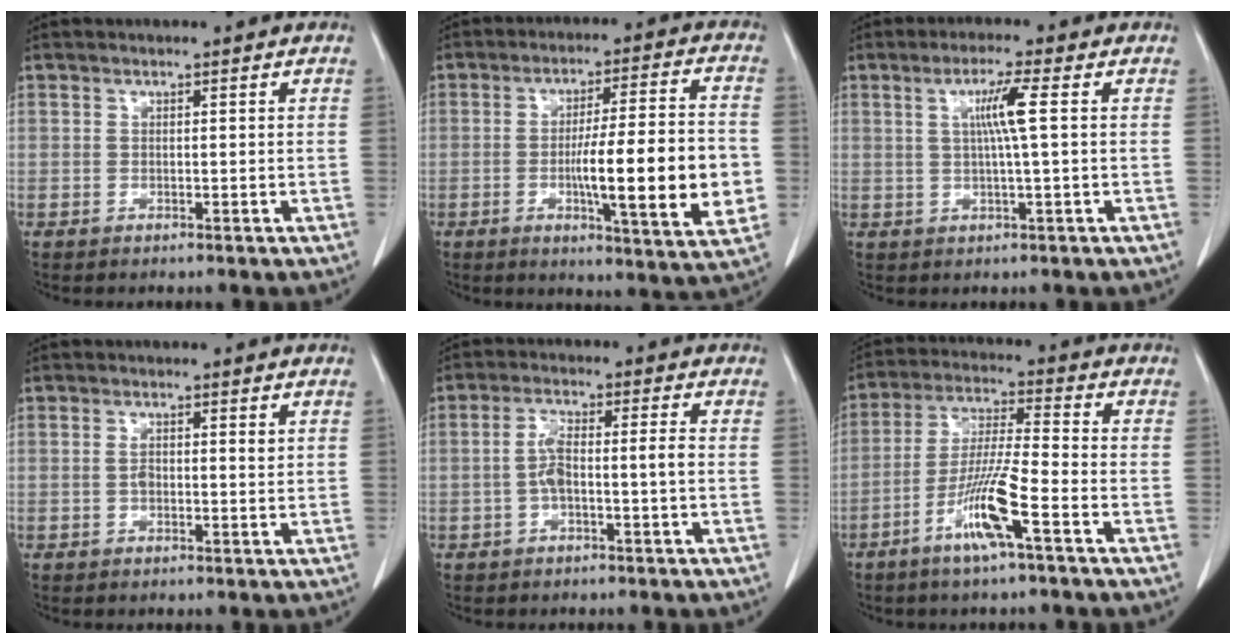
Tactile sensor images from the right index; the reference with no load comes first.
{"total": 16.4, "force": [-2.9, 1.3, 16.1], "torque": [-0.226, -0.002, -0.041]}
{"total": 4.9, "force": [0.9, -0.8, 4.8], "torque": [-0.089, 0.002, 0.018]}
{"total": 2.5, "force": [0.4, 0.9, 2.3], "torque": [-0.047, 0.005, 0.007]}
{"total": 5.3, "force": [-0.8, 0.8, 5.1], "torque": [-0.106, 0.017, -0.014]}
{"total": 10.1, "force": [-4.9, 0.0, 8.8], "torque": [-0.176, -0.007, -0.098]}